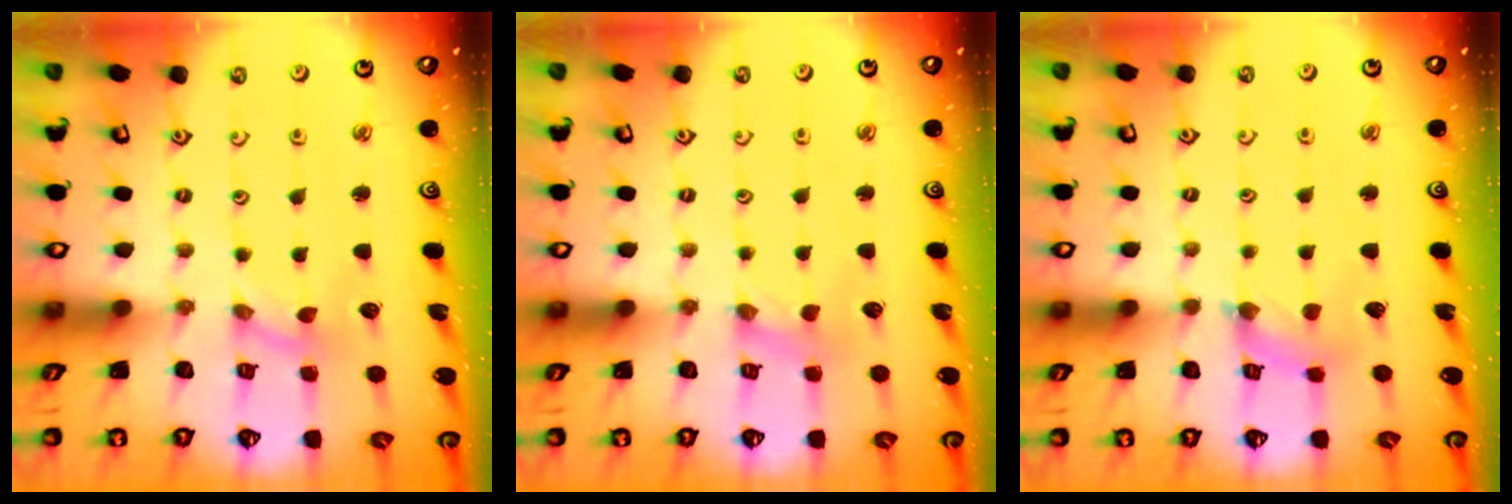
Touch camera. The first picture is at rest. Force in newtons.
{"total": 1.2, "press": 1.2, "slide": 0.3}
{"total": 2.8, "press": 2.8, "slide": 0.3}